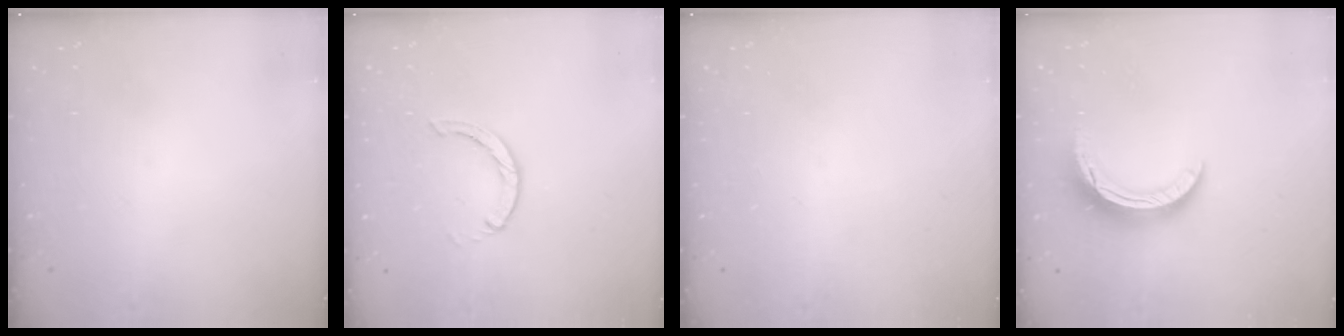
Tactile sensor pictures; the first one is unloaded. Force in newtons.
{"total": 1.0, "press": 0.9, "slide": 0.3}
{"total": 0.0}
{"total": 10.3, "press": 10.3, "slide": 0.3}